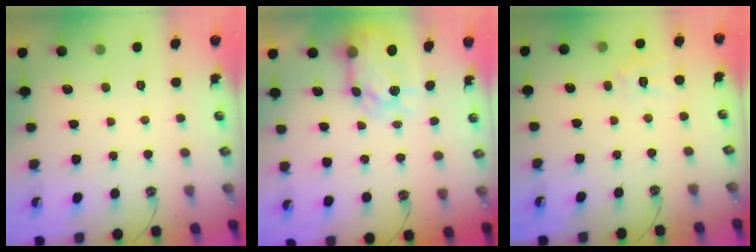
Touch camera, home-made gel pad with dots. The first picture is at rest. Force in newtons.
{"total": 7.1, "press": 7.1, "slide": 0.7}
{"total": 6.3, "press": 6.2, "slide": 0.5}